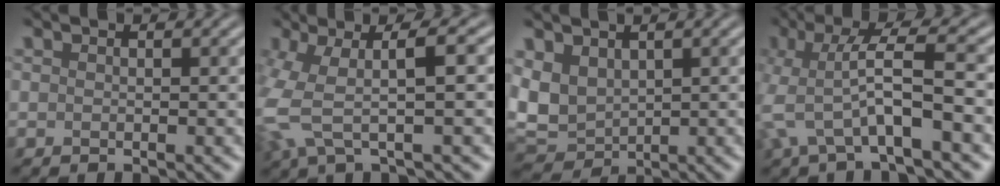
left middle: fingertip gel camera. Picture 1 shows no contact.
{"total": 6.2, "force": [-0.4, 1.6, 5.9], "torque": [-0.141, 0.005, -0.015]}
{"total": 4.8, "force": [0.9, 3.7, 3.0], "torque": [-0.076, -0.005, 0.015]}
{"total": 6.0, "force": [-1.7, 1.2, 5.7], "torque": [-0.119, 0.009, -0.037]}